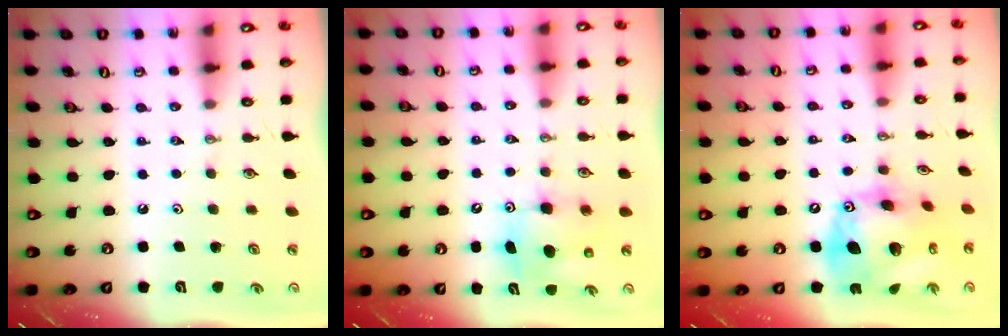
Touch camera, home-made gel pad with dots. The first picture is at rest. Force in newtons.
{"total": 7.9, "press": 7.7, "slide": 2.0}
{"total": 21.2, "press": 21.1, "slide": 2.5}